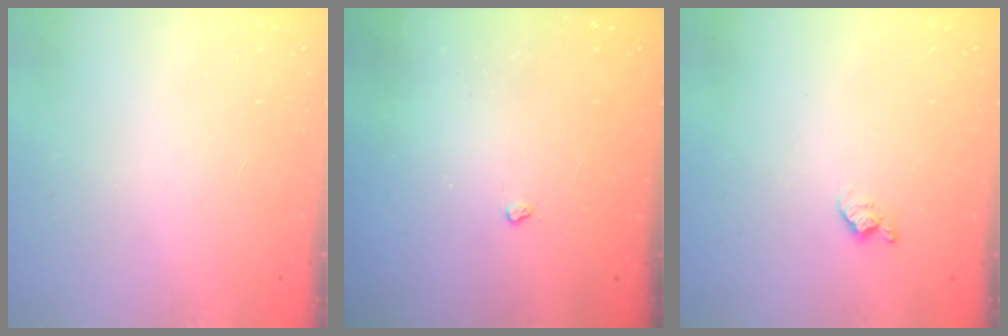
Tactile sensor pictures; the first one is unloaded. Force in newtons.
{"total": 2.4, "press": 2.3, "slide": 0.4}
{"total": 4.7, "press": 4.6, "slide": 0.8}